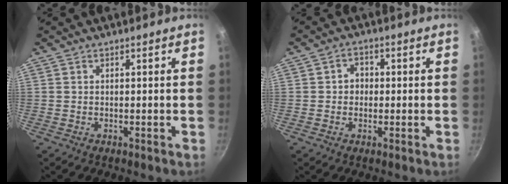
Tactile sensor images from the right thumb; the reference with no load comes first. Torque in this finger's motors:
{"motor_torque": [0.01, 0.07, 0.14, 0.42, 0.05]}